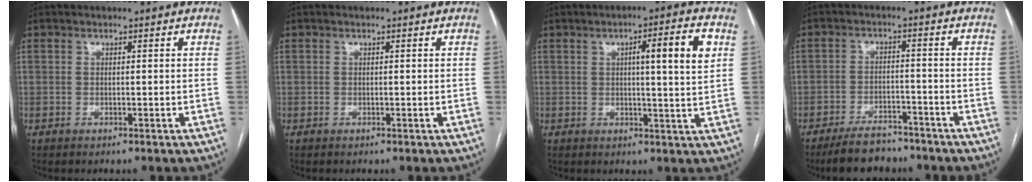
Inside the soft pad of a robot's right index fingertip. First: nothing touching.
{"total": 0.0}
{"total": 8.0, "force": [2.4, -0.1, 7.6], "torque": [-0.112, 0.004, 0.030]}
{"total": 7.4, "force": [-6.4, 2.7, 2.5], "torque": [-0.042, -0.007, -0.105]}